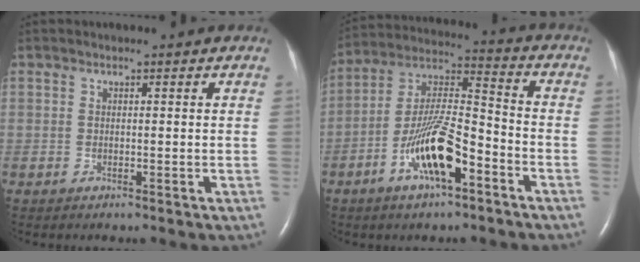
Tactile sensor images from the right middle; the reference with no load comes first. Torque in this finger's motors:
{"motor_torque": [1.27, -0.87, 0.87, 0.21]}